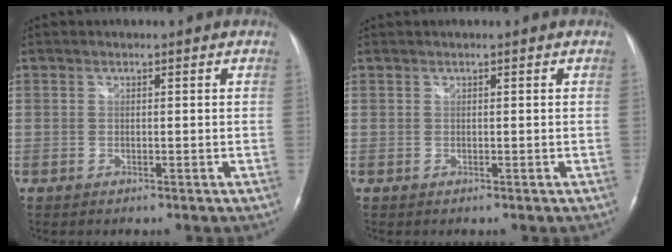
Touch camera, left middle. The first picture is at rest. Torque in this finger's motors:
{"motor_torque": [0.28, -0.22, 0.05, 0.01]}